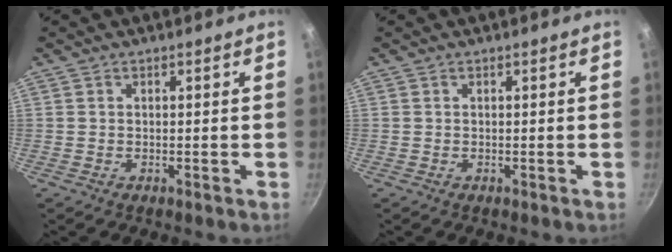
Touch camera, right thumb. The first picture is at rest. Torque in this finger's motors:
{"motor_torque": [0.05, 0.09, -0.07, 0.02, 0.00]}